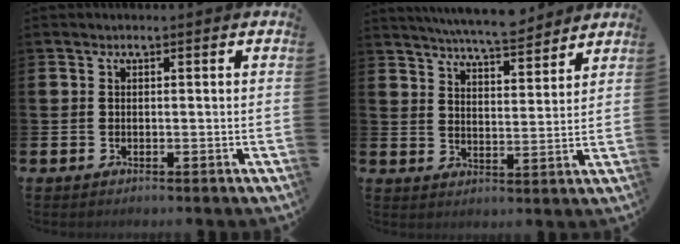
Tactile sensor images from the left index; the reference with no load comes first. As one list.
[{"total": 6.7, "force": [6.6, 0.3, 1.4], "torque": [-0.036, -0.038, 0.116]}]